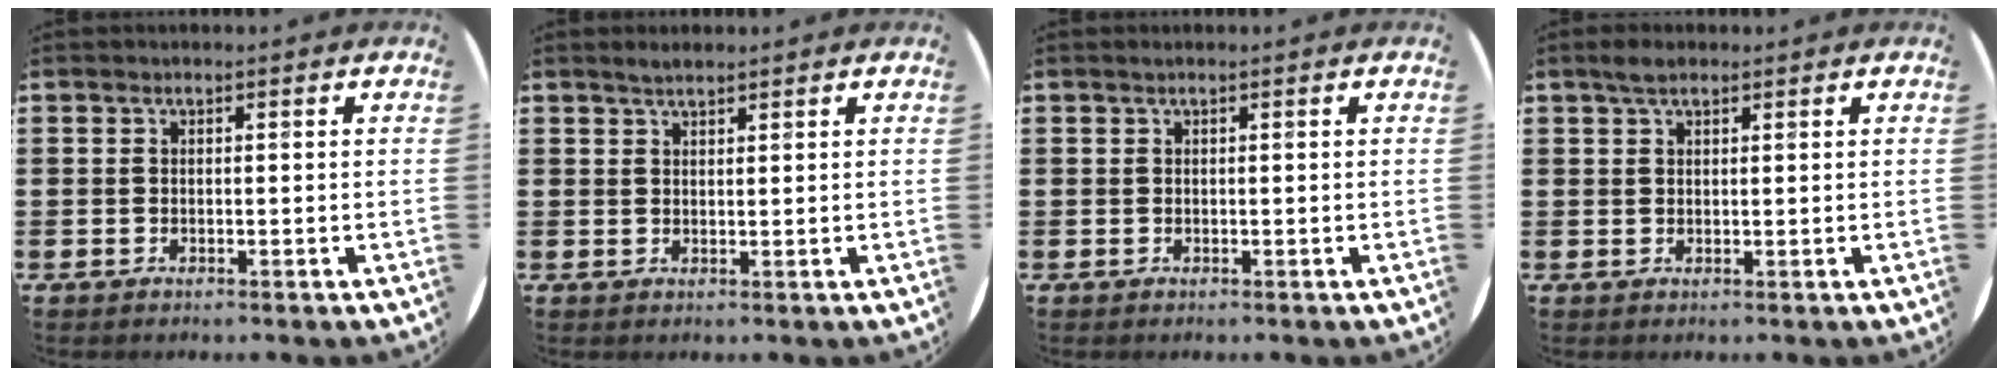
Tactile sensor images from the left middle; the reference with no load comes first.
{"total": 1.7, "force": [1.6, 0.3, 0.6], "torque": [-0.012, 0.004, 0.028]}
{"total": 0.0}
{"total": 2.2, "force": [1.6, 0.9, 1.2], "torque": [-0.017, 0.003, 0.027]}